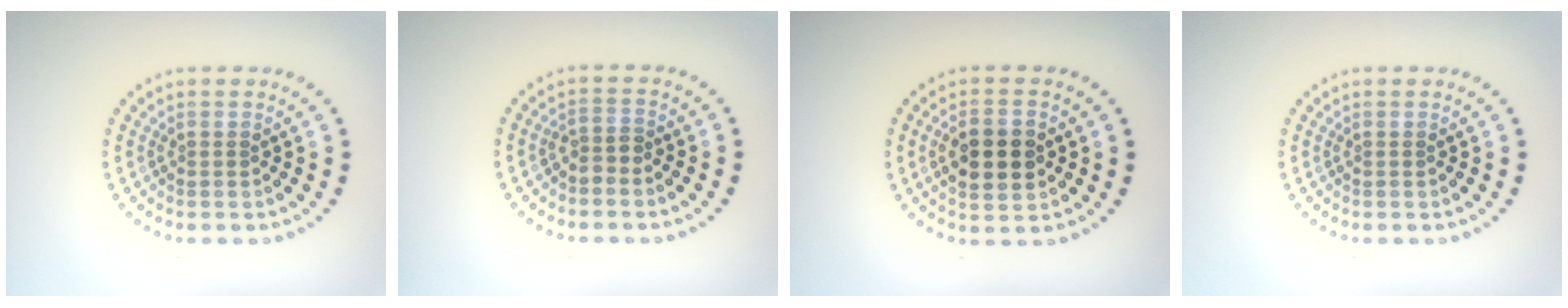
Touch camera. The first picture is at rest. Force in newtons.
{"total": 1.5, "press": 1.2, "slide": 0.9}
{"total": 4.4, "press": 4.4, "slide": 0.2}
{"total": 0.0}